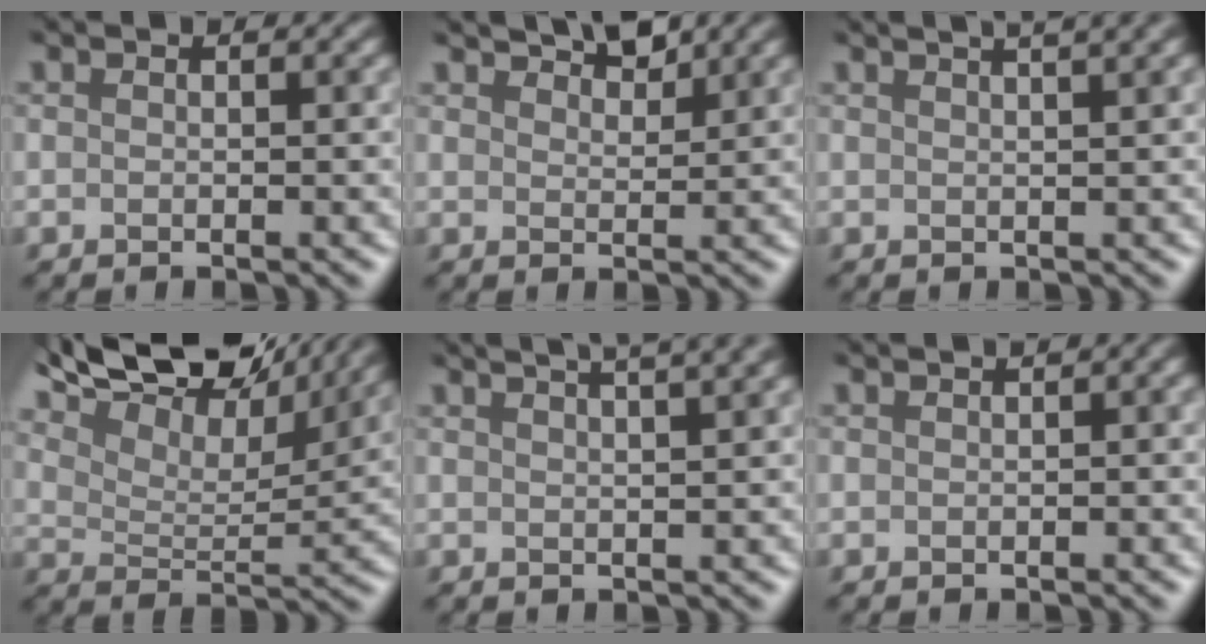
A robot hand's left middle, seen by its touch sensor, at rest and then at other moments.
{"total": 2.5, "force": [2.4, -0.7, -0.4], "torque": [-0.005, 0.001, 0.051]}
{"total": 4.0, "force": [2.8, 1.0, 2.7], "torque": [-0.026, 0.040, 0.022]}
{"total": 11.8, "force": [10.5, 2.5, 4.8], "torque": [-0.120, 0.014, 0.166]}
{"total": 5.5, "force": [3.9, 1.5, 3.6], "torque": [-0.036, 0.048, 0.039]}
{"total": 3.2, "force": [0.4, 1.3, 2.9], "torque": [-0.024, 0.022, 0.004]}